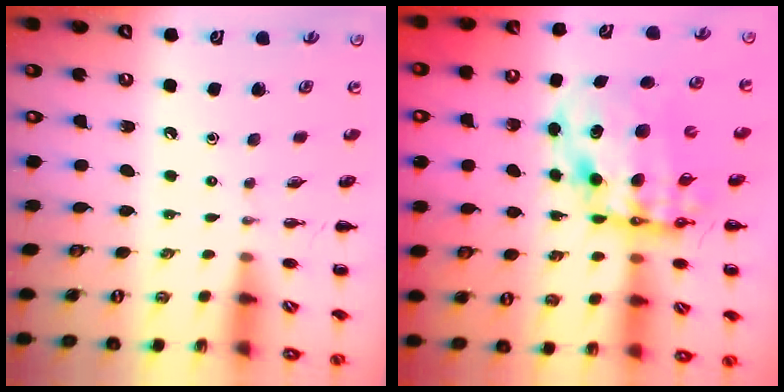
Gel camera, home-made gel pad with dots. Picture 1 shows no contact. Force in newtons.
{"total": 13.9, "press": 13.4, "slide": 3.6}